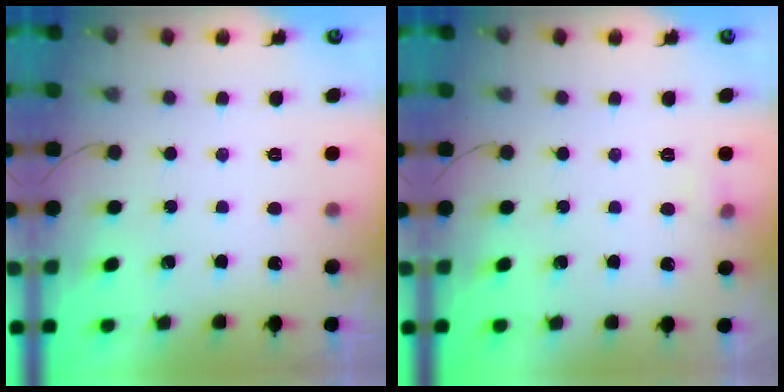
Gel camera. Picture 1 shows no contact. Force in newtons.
{"total": 4.0, "press": 3.7, "slide": 1.6}